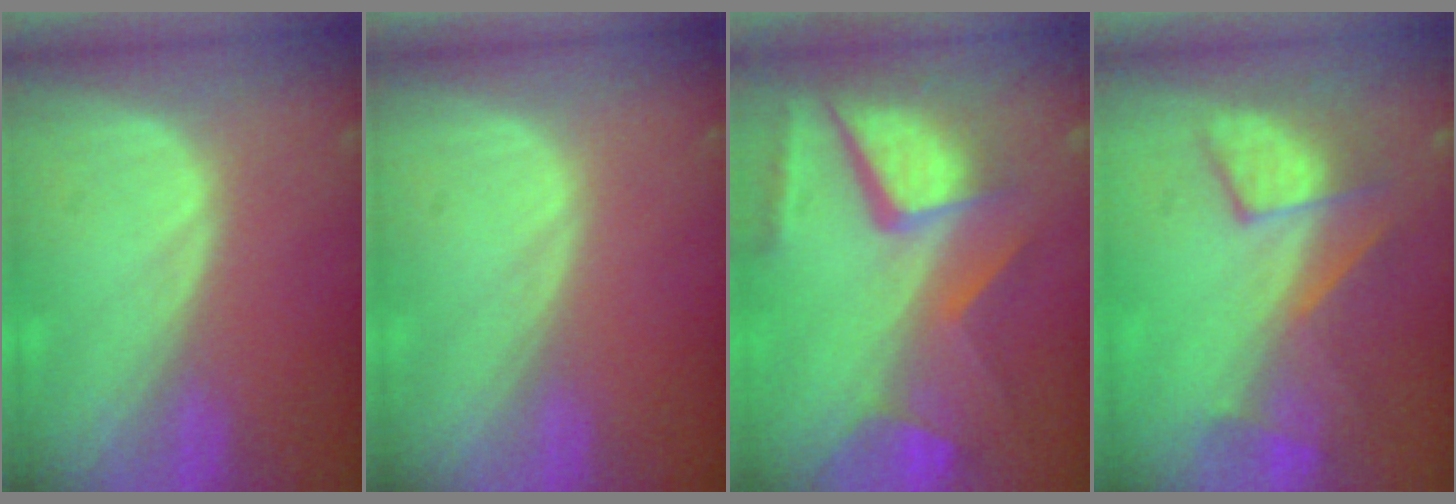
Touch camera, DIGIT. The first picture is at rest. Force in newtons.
{"total": 0.0}
{"total": 12.0, "press": 9.9, "slide": 6.8}
{"total": 8.0, "press": 7.5, "slide": 2.7}